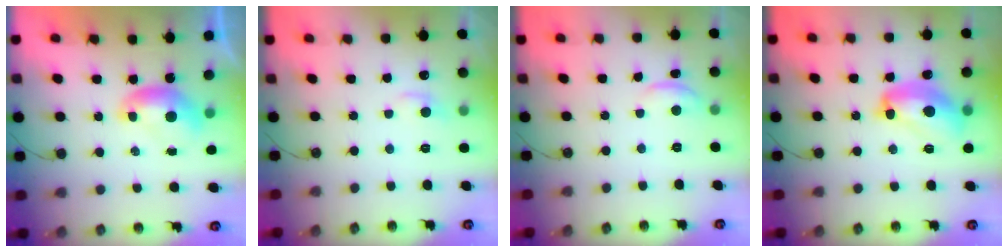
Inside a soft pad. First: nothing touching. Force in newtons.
{"total": 0.8, "press": 0.4, "slide": 0.6}
{"total": 0.6, "press": 0.0, "slide": 0.6}
{"total": 10.4, "press": 10.3, "slide": 0.9}